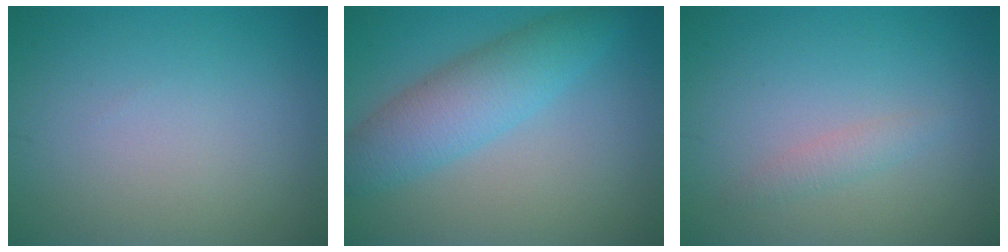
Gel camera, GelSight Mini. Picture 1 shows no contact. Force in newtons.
{"total": 5.2, "press": 5.2, "slide": 0.0}
{"total": 1.2, "press": 1.2, "slide": 0.0}